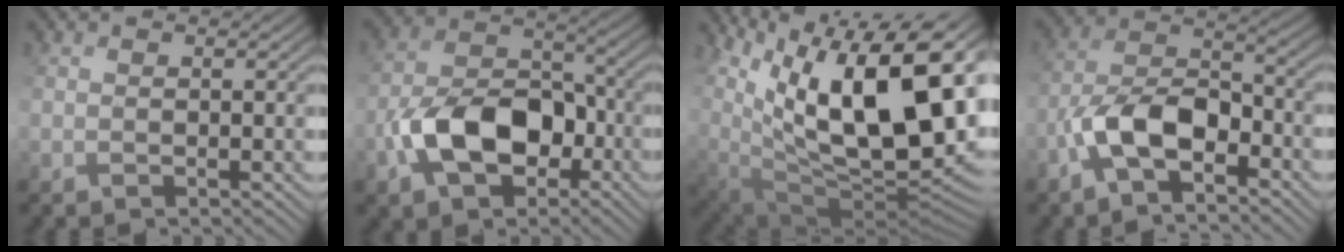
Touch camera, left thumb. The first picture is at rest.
{"total": 10.4, "force": [-3.8, 6.4, 7.2], "torque": [-0.141, 0.007, -0.076]}
{"total": 20.4, "force": [6.4, 10.1, 16.5], "torque": [-0.284, 0.013, 0.132]}
{"total": 8.4, "force": [-4.0, 4.0, 6.2], "torque": [-0.118, 0.015, -0.091]}